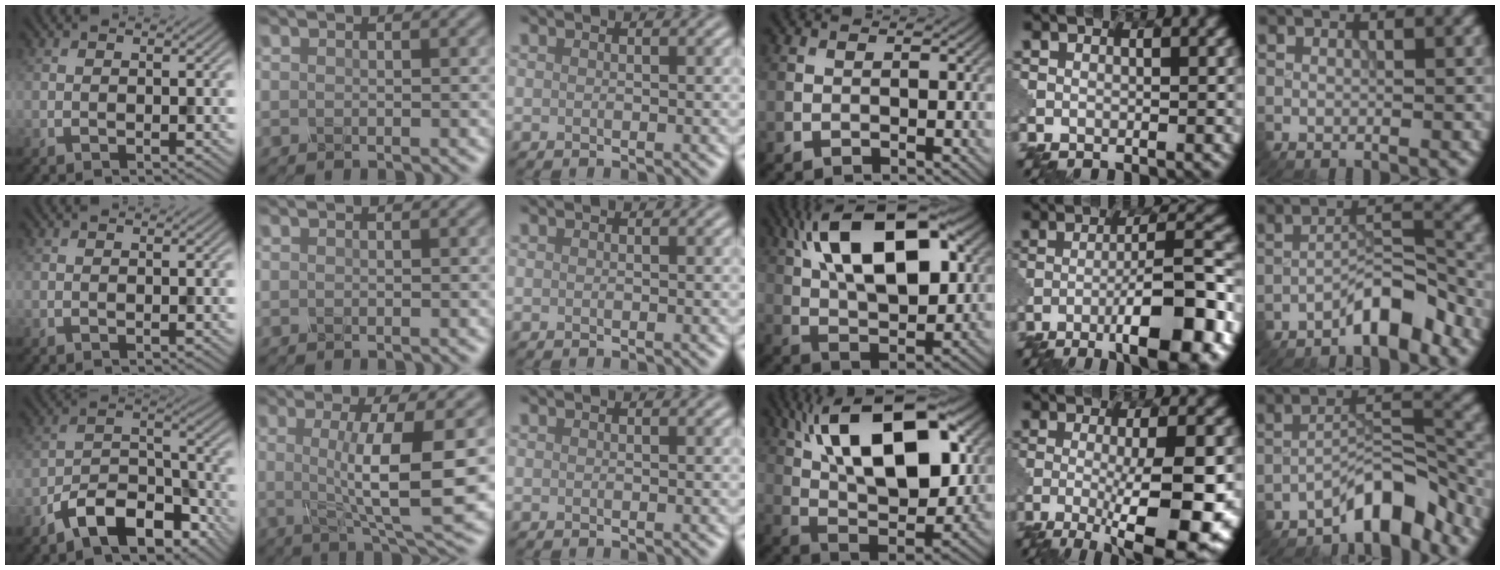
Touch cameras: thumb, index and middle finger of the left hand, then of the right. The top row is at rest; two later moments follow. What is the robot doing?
{"motion": "disassemble", "object": "glue stick"}